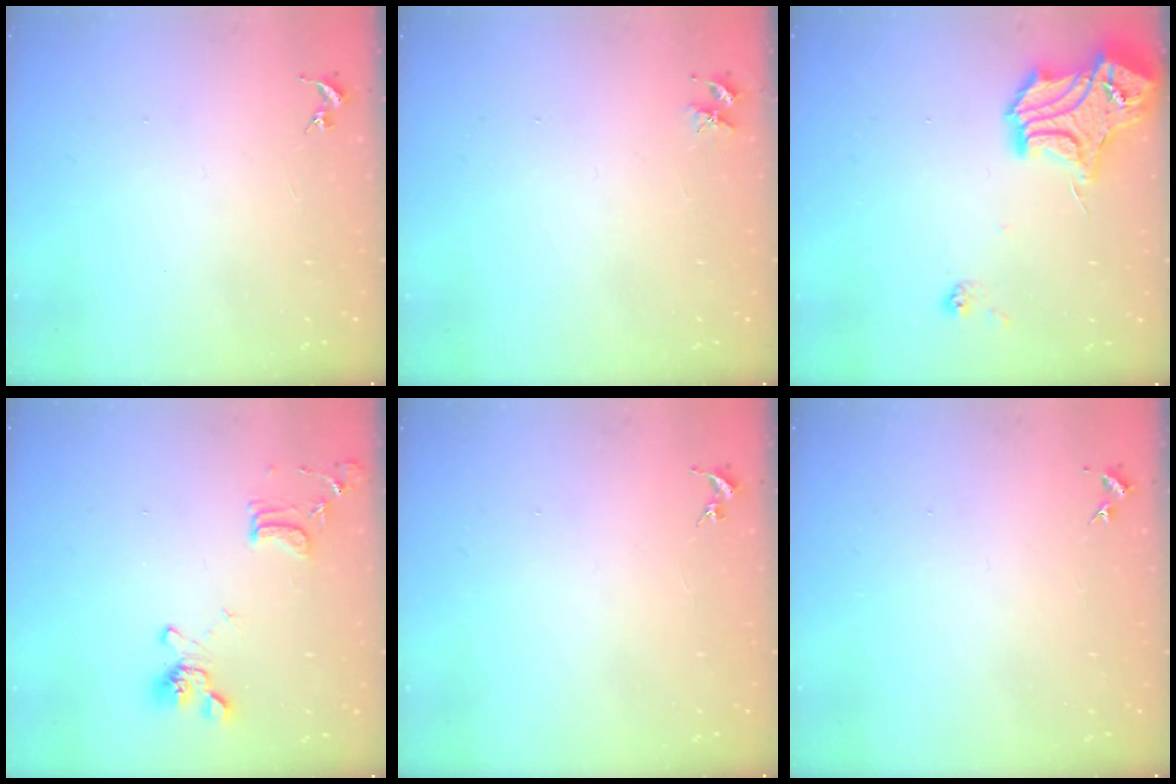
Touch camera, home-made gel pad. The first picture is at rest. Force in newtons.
{"total": 3.8, "press": 3.8, "slide": 0.5}
{"total": 19.1, "press": 19.0, "slide": 1.8}
{"total": 13.7, "press": 13.6, "slide": 1.5}
{"total": 0.0}
{"total": 2.7, "press": 2.7, "slide": 0.3}